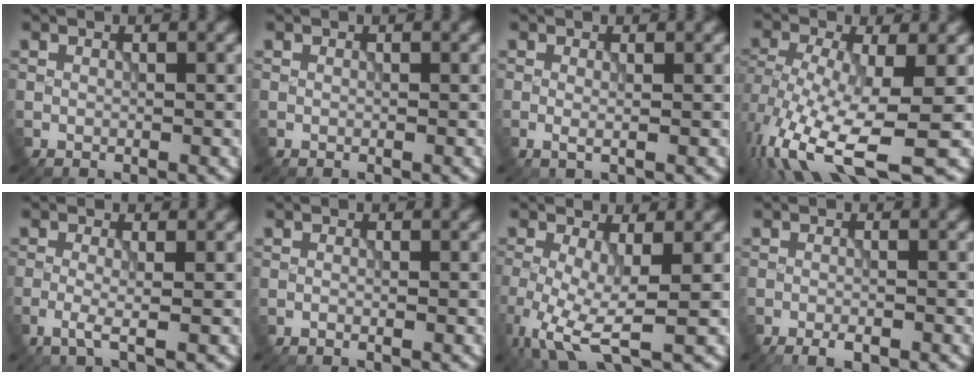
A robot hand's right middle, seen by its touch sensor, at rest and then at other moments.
{"total": 0.0}
{"total": 0.6, "force": [0.1, -0.1, 0.6], "torque": [-0.010, 0.000, -0.001]}
{"total": 10.7, "force": [-4.4, 4.0, 8.9], "torque": [-0.180, -0.014, -0.074]}
{"total": 1.7, "force": [-0.7, 0.1, 1.6], "torque": [-0.033, -0.002, -0.020]}
{"total": 0.0}
{"total": 5.7, "force": [-1.8, 1.8, 5.1], "torque": [-0.122, -0.014, -0.038]}
{"total": 1.8, "force": [-1.4, 0.4, 1.1], "torque": [-0.018, -0.004, -0.025]}